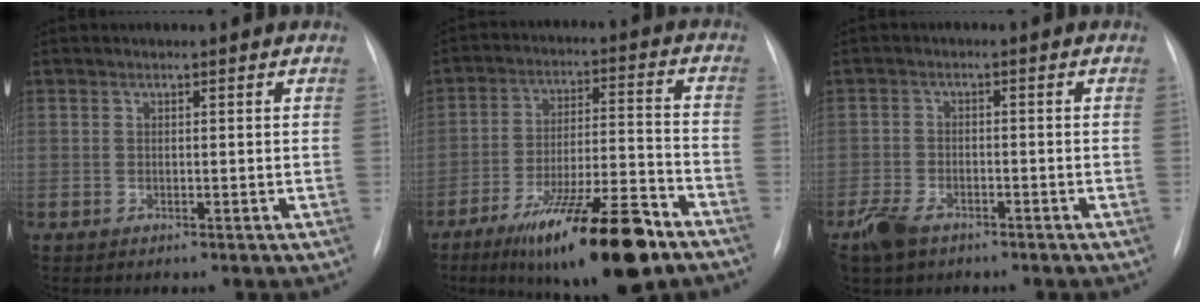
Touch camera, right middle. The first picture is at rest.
{"total": 18.1, "force": [-11.6, 2.8, 13.6], "torque": [-0.200, -0.007, -0.187]}
{"total": 5.5, "force": [-3.8, 2.8, 2.7], "torque": [-0.063, -0.006, -0.066]}